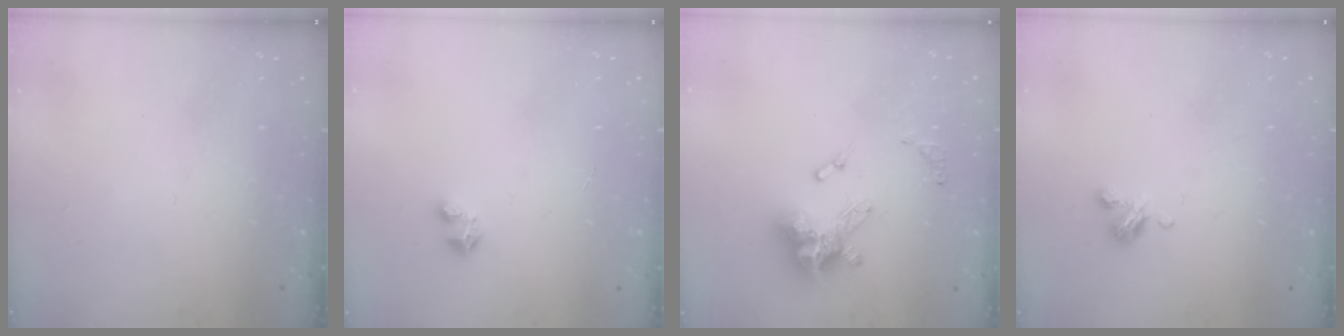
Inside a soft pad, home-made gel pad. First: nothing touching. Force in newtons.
{"total": 3.0, "press": 2.9, "slide": 0.2}
{"total": 13.5, "press": 13.4, "slide": 1.3}
{"total": 4.0, "press": 4.0, "slide": 0.3}